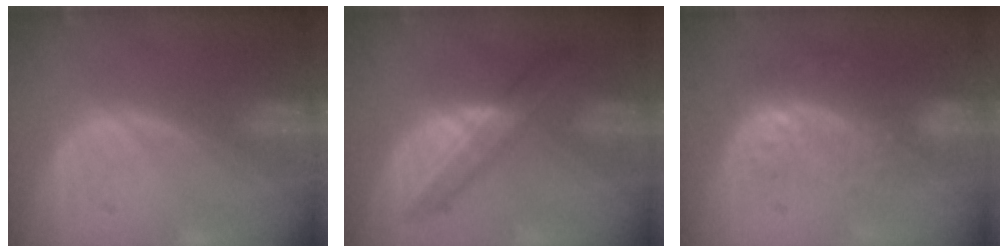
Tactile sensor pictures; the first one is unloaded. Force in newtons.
{"total": 5.8, "press": 5.8, "slide": 0.4}
{"total": 9.9, "press": 8.2, "slide": 5.5}